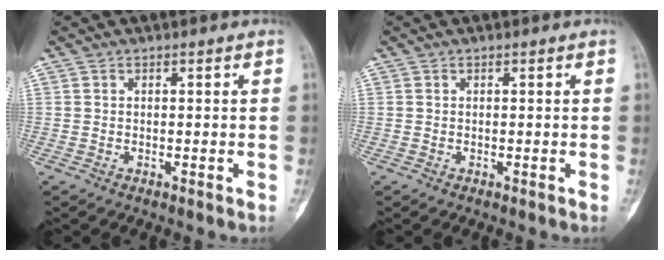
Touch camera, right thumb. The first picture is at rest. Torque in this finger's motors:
{"motor_torque": [0.12, -0.11, 0.36, 0.15, 0.03]}